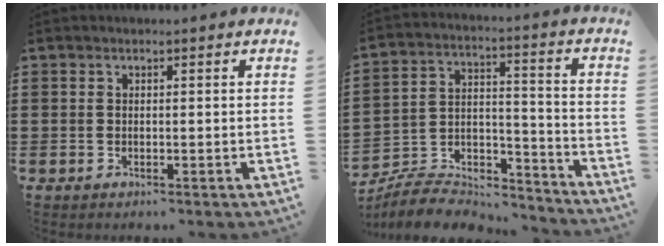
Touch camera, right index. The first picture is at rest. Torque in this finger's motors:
{"motor_torque": [-0.80, 0.85, -1.05, -0.21]}